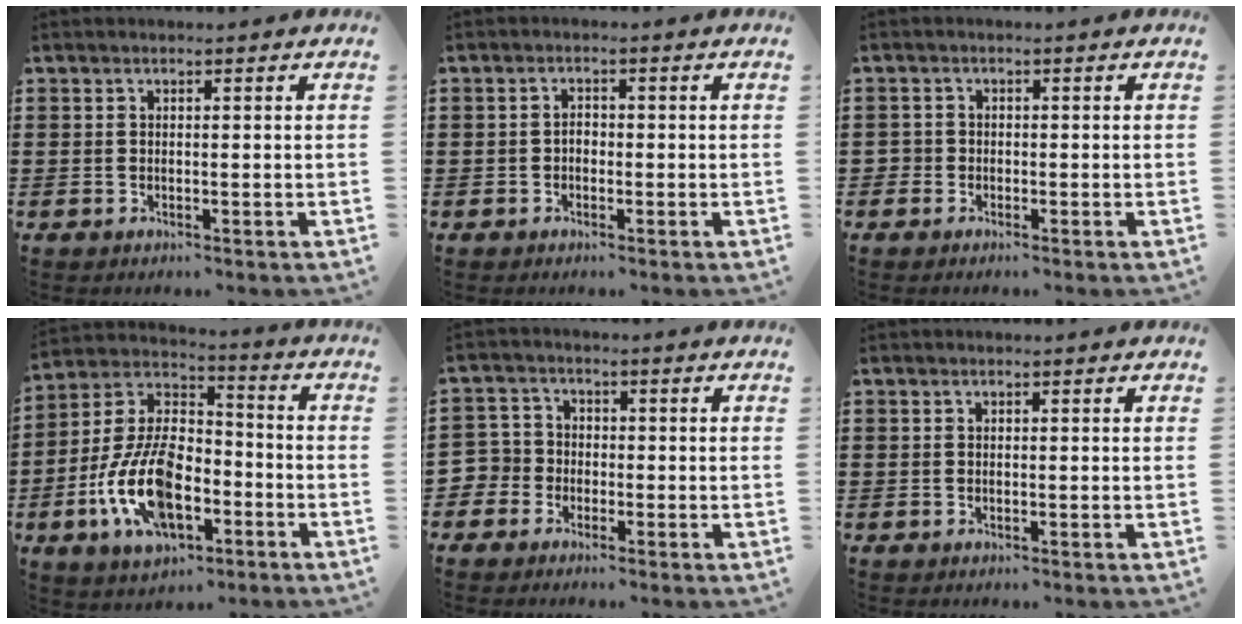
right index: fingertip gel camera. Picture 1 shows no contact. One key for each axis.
{"total": 1.3, "fx": -0.4, "fy": 0.9, "fz": 0.9, "tx": -0.019, "ty": 0.000, "tz": -0.008}
{"total": 1.2, "fx": -0.7, "fy": 0.9, "fz": 0.1, "tx": -0.005, "ty": 0.001, "tz": -0.017}
{"total": 14.0, "fx": -5.7, "fy": 7.1, "fz": 10.6, "tx": -0.248, "ty": 0.000, "tz": -0.110}
{"total": 3.7, "fx": -1.9, "fy": 3.2, "fz": 0.3, "tx": -0.037, "ty": 0.000, "tz": -0.048}
{"total": 0.0}